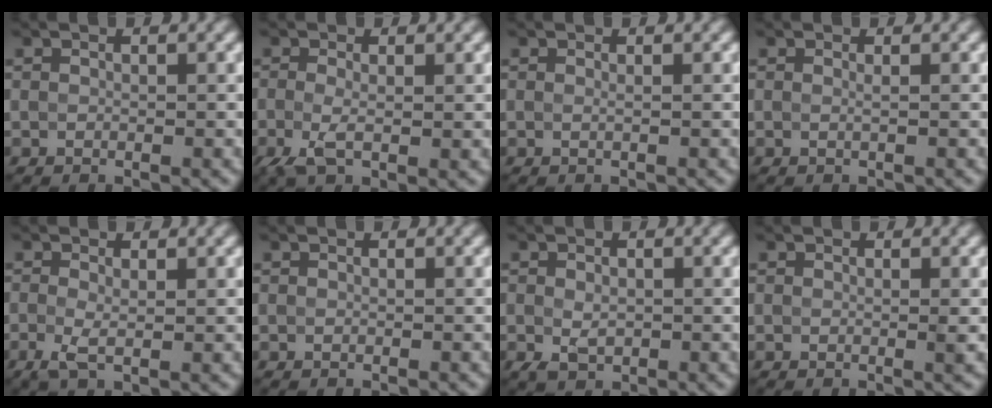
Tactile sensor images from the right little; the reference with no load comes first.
{"total": 2.1, "force": [-0.9, 0.6, 1.8], "torque": [-0.055, -0.006, -0.017]}
{"total": 0.0}
{"total": 0.0}
{"total": 1.4, "force": [-0.6, 0.3, 1.3], "torque": [-0.040, -0.004, -0.010]}
{"total": 0.0}
{"total": 1.9, "force": [-0.7, 1.5, 1.0], "torque": [-0.032, -0.005, -0.006]}
{"total": 0.7, "force": [0.1, 0.2, 0.7], "torque": [-0.009, 0.001, -0.003]}